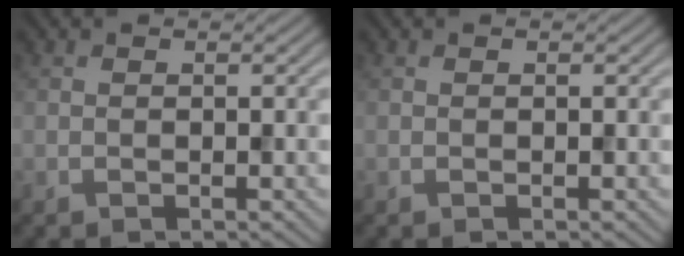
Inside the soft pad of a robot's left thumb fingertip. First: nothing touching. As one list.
[{"total": 0.0}]